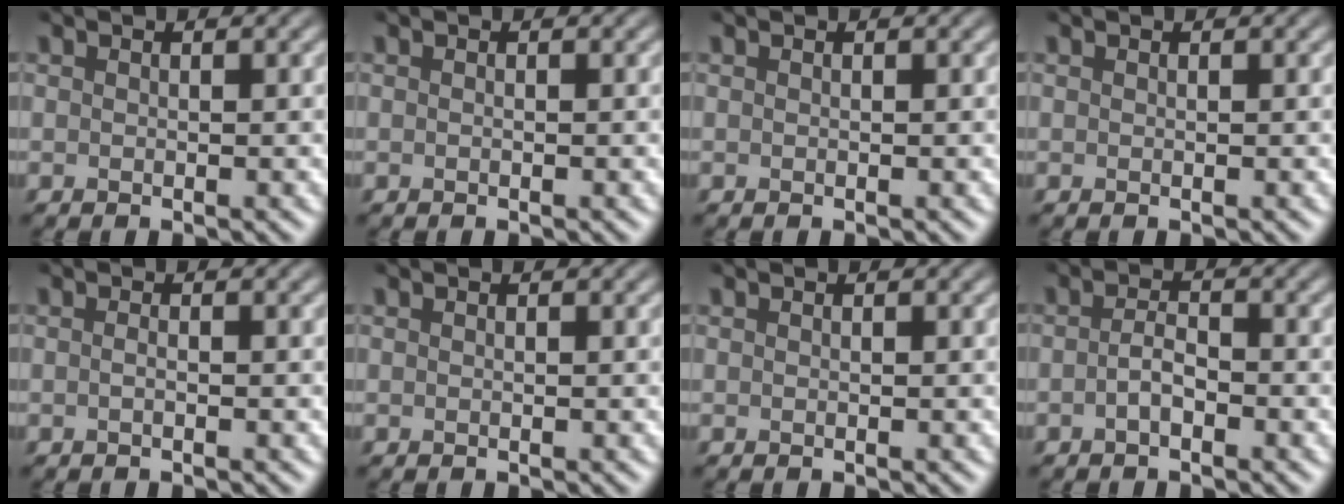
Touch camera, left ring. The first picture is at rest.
{"total": 0.0}
{"total": 0.0}
{"total": 0.0}
{"total": 0.6, "force": [-0.3, 0.0, 0.5], "torque": [-0.016, 0.001, -0.005]}
{"total": 0.0}
{"total": 0.0}
{"total": 1.6, "force": [-0.9, 0.5, 1.3], "torque": [-0.030, 0.004, -0.020]}